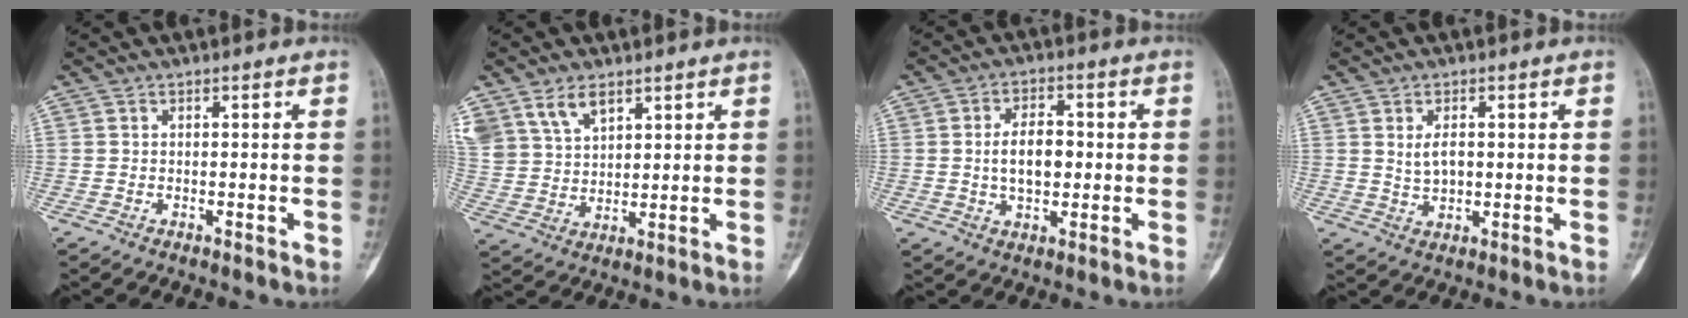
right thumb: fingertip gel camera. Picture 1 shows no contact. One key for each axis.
{"total": 9.3, "fx": 6.0, "fy": 5.5, "fz": 4.5, "tx": -0.073, "ty": -0.010, "tz": 0.128}
{"total": 7.4, "fx": 0.0, "fy": 4.5, "fz": 5.9, "tx": -0.085, "ty": 0.011, "tz": -0.001}
{"total": 3.7, "fx": 0.8, "fy": 2.3, "fz": 2.8, "tx": -0.041, "ty": 0.000, "tz": 0.019}